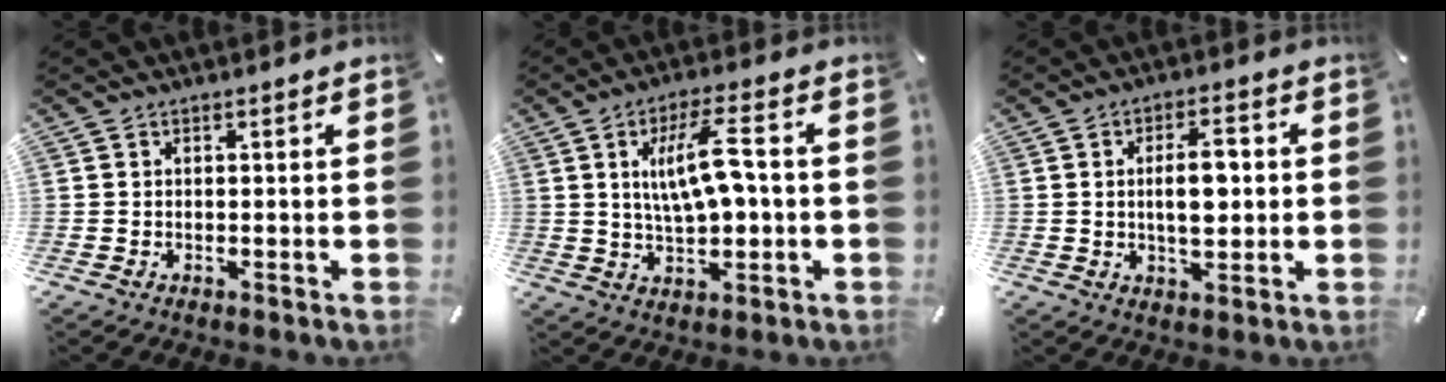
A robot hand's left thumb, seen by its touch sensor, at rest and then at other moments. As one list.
[{"total": 11.2, "force": [1.5, 4.2, 10.2], "torque": [-0.194, 0.005, 0.022]}, {"total": 8.6, "force": [0.5, 4.2, 7.5], "torque": [-0.129, 0.001, -0.001]}]